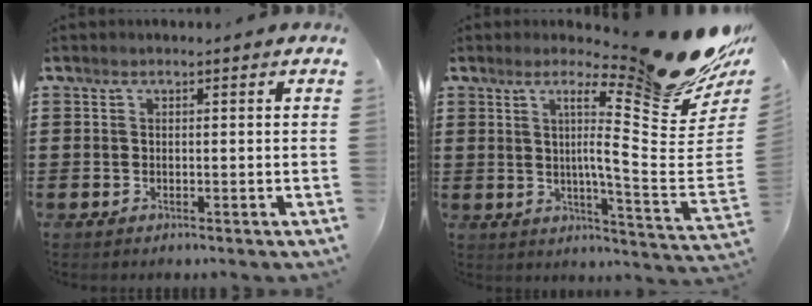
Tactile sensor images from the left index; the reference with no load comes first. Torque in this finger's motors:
{"motor_torque": [0.24, -0.32, 0.48, 0.04]}